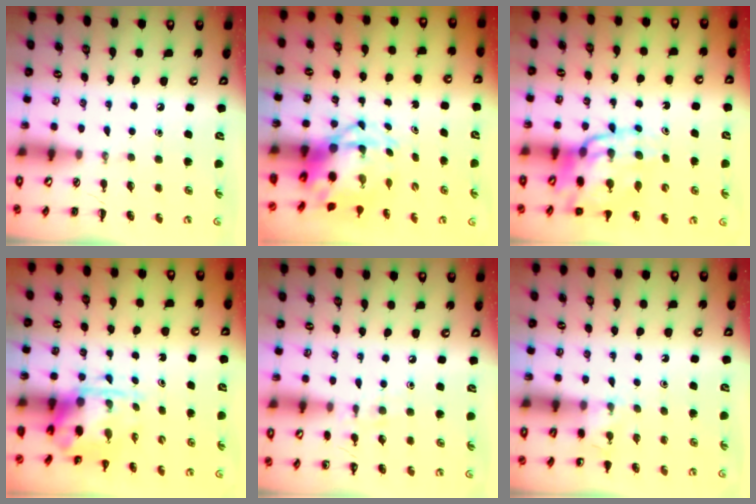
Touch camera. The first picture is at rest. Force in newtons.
{"total": 5.0, "press": 4.8, "slide": 1.6}
{"total": 15.5, "press": 14.9, "slide": 4.3}
{"total": 3.6, "press": 3.5, "slide": 0.9}
{"total": 7.0, "press": 6.8, "slide": 1.9}
{"total": 4.0, "press": 3.8, "slide": 1.3}